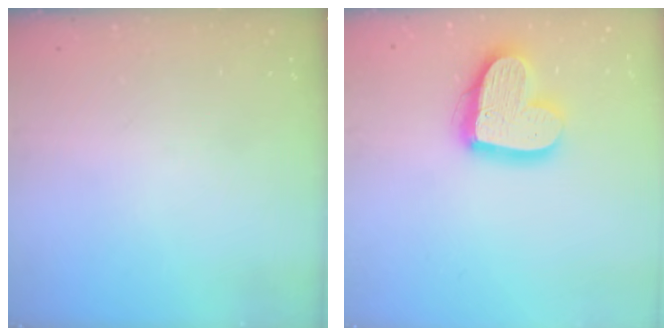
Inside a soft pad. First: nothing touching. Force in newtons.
{"total": 18.3, "press": 18.3, "slide": 1.6}